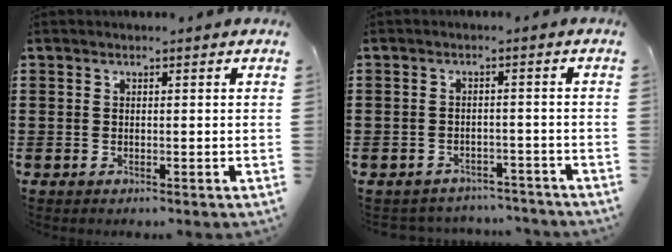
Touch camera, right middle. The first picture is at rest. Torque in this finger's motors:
{"motor_torque": [0.27, -0.26, 0.05, 0.00]}